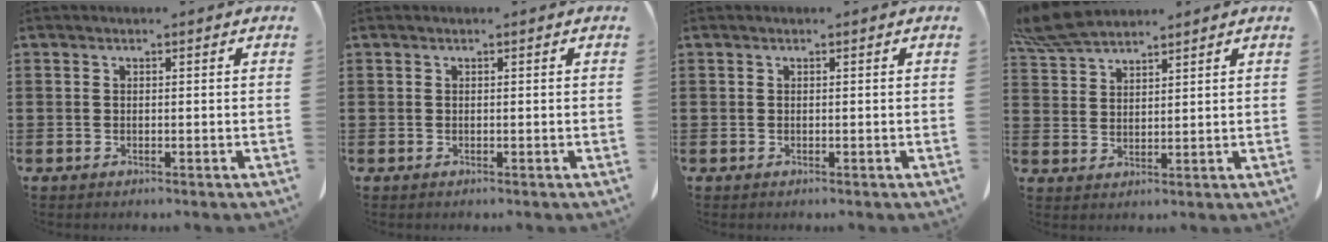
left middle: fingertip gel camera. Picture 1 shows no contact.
{"total": 0.0}
{"total": 0.0}
{"total": 6.4, "force": [5.7, 1.1, 2.7], "torque": [-0.072, -0.011, 0.112]}